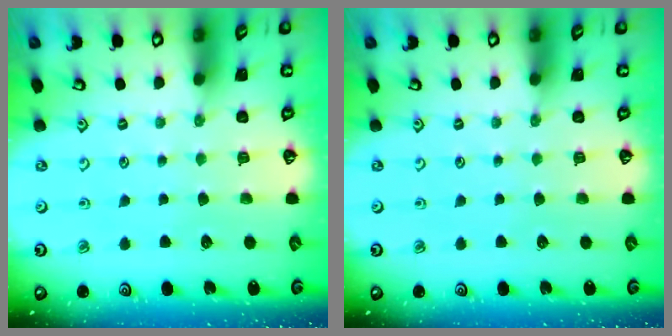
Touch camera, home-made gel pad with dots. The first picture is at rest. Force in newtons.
{"total": 0.0}